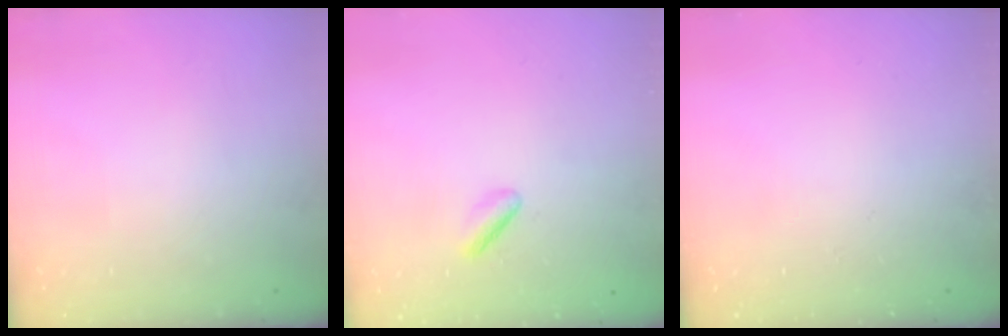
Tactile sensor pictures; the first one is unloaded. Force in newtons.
{"total": 2.1, "press": 2.0, "slide": 0.6}
{"total": 0.0}